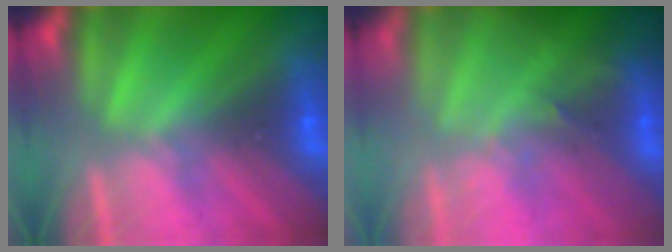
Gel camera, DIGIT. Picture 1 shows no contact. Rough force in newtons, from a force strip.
{"total": 2.9}